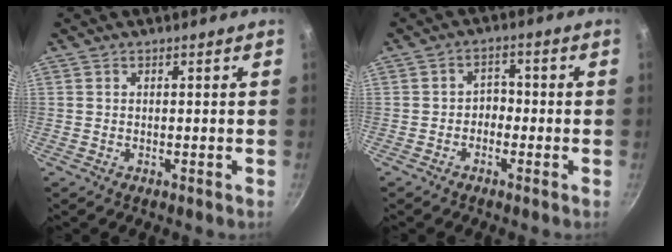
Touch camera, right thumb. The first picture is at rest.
{"total": 3.0, "force": [-1.2, 2.3, 1.4], "torque": [-0.003, 0.021, -0.026]}